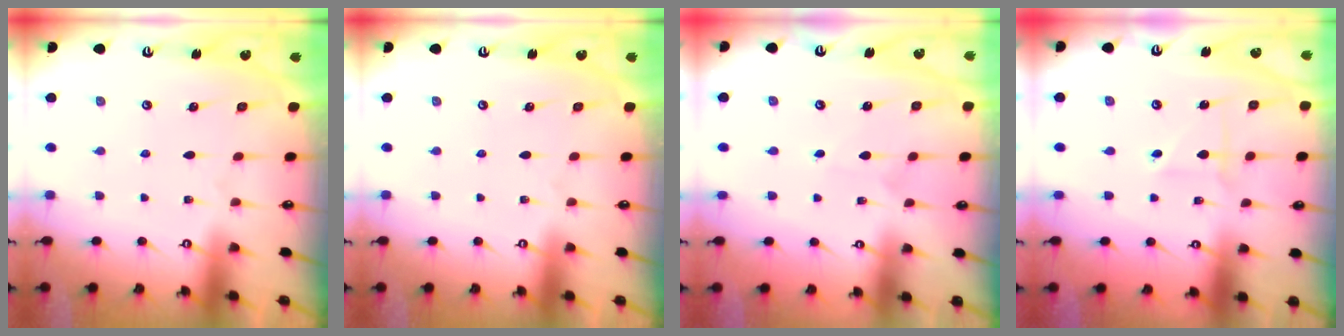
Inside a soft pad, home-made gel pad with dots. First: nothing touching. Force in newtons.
{"total": 0.0}
{"total": 1.3, "press": 1.3, "slide": 0.1}
{"total": 2.7, "press": 2.7, "slide": 0.1}